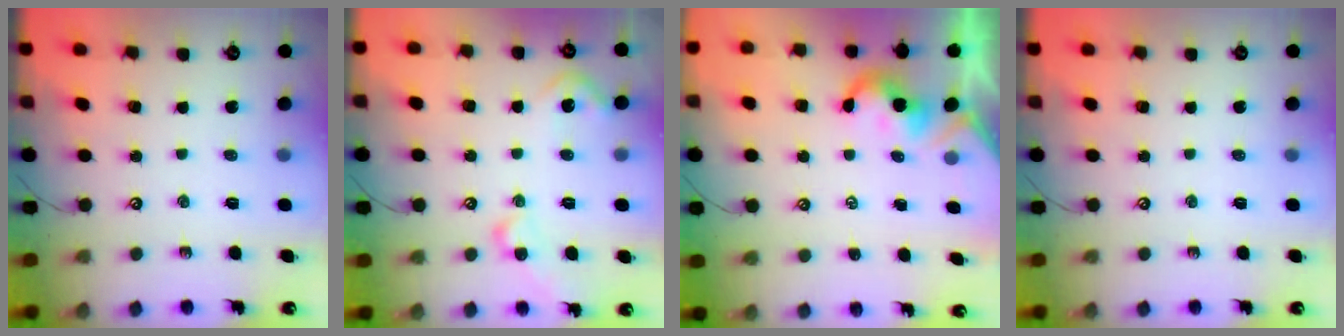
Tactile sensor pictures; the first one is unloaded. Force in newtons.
{"total": 7.1, "press": 7.1, "slide": 1.0}
{"total": 2.1, "press": 2.0, "slide": 0.5}
{"total": 0.0}